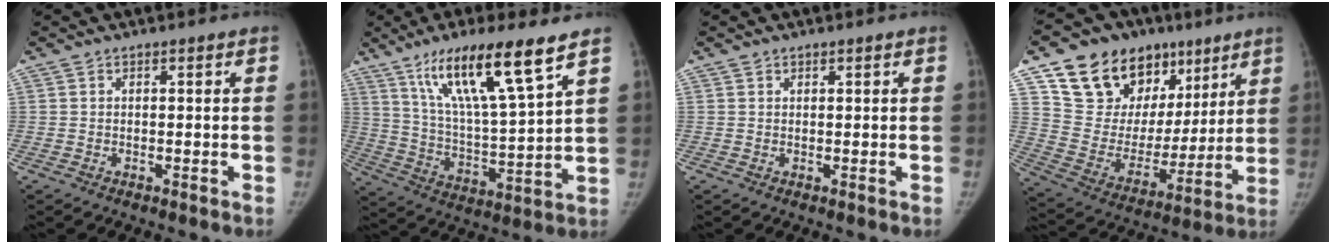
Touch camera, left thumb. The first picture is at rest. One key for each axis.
{"total": 17.5, "fx": 10.7, "fy": 2.3, "fz": 13.6, "tx": -0.232, "ty": -0.049, "tz": 0.201}
{"total": 0.5, "fx": 0.5, "fy": 0.2, "fz": -0.1, "tx": 0.004, "ty": -0.005, "tz": 0.007}
{"total": 23.2, "fx": 13.3, "fy": 15.7, "fz": 10.7, "tx": -0.125, "ty": -0.021, "tz": 0.240}